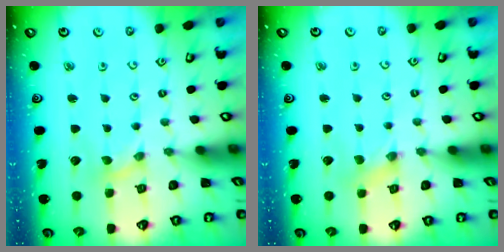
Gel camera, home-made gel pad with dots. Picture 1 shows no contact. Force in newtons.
{"total": 0.0}